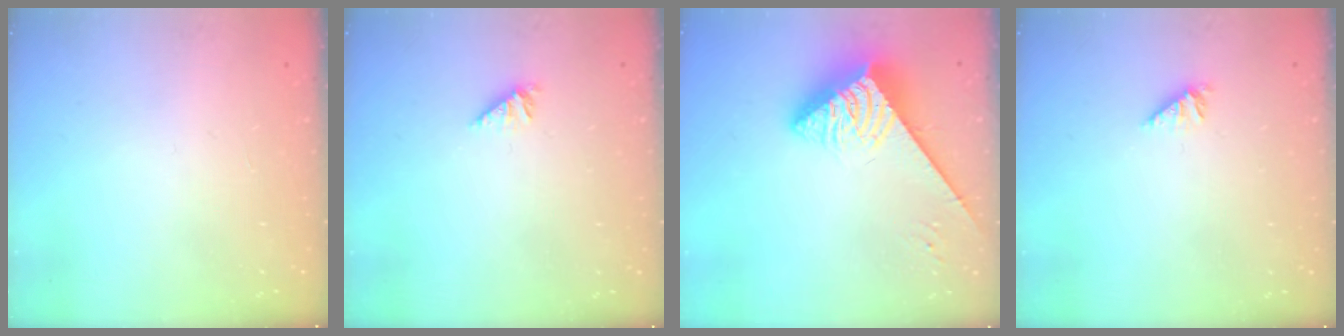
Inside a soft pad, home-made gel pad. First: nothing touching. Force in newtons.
{"total": 1.9, "press": 1.9, "slide": 0.4}
{"total": 4.8, "press": 4.8, "slide": 0.7}
{"total": 1.9, "press": 1.9, "slide": 0.4}